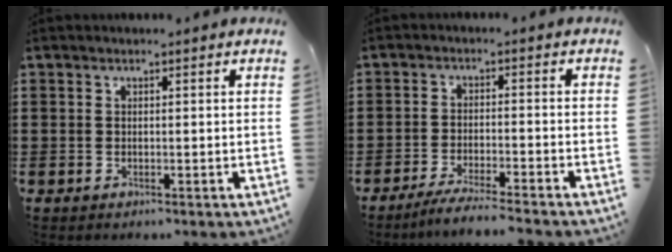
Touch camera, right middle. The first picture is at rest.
{"total": 3.9, "force": [-3.6, -0.2, 1.4], "torque": [-0.031, -0.005, -0.073]}